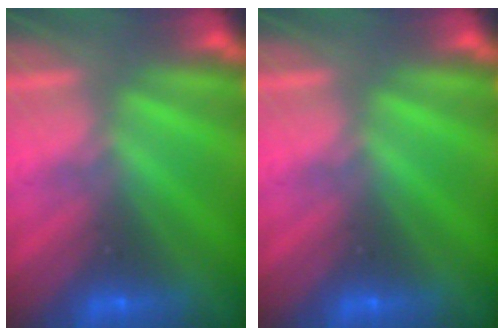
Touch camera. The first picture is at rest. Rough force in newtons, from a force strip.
{"total": 0.0}